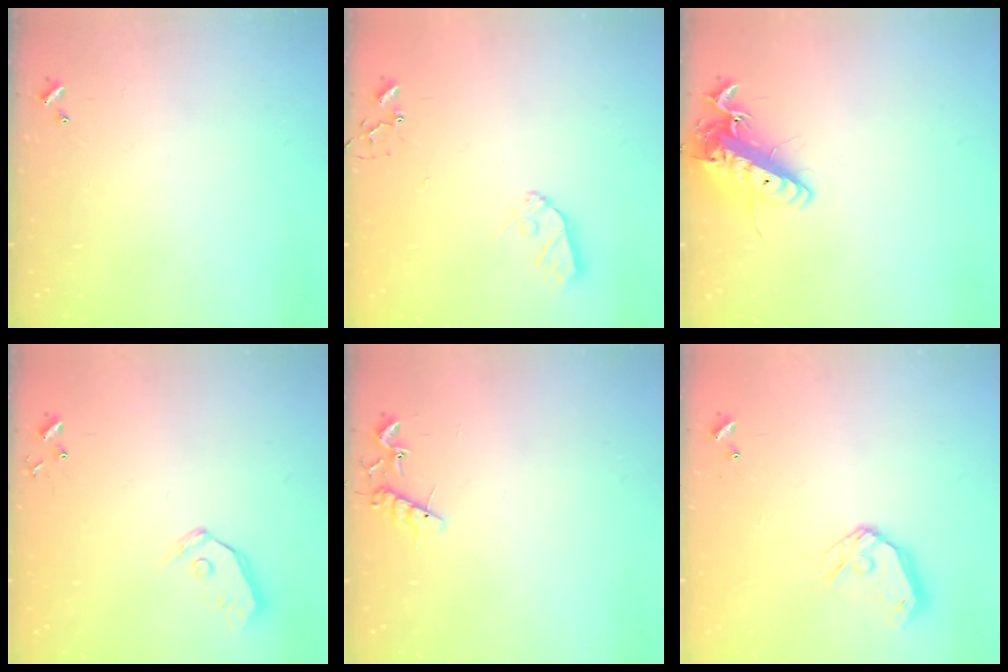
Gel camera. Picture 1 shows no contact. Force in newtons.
{"total": 7.6, "press": 7.6, "slide": 0.5}
{"total": 14.7, "press": 14.4, "slide": 2.8}
{"total": 6.9, "press": 6.9, "slide": 0.7}
{"total": 10.4, "press": 10.3, "slide": 0.9}
{"total": 11.2, "press": 11.0, "slide": 1.8}